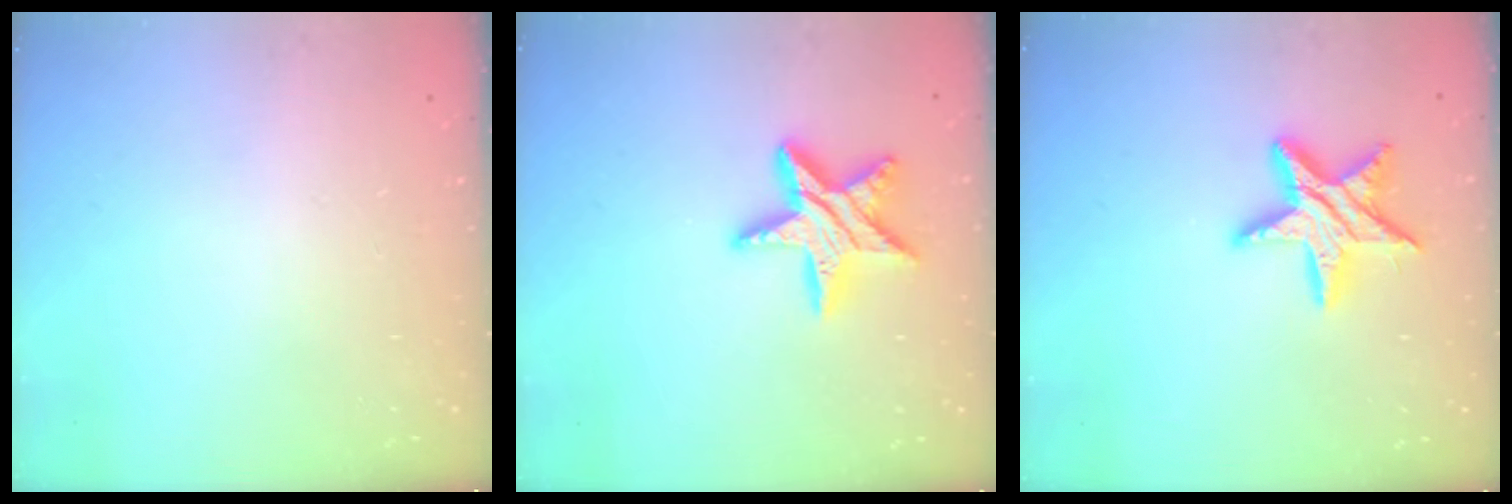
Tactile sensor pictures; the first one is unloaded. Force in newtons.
{"total": 13.2, "press": 13.2, "slide": 0.6}
{"total": 13.2, "press": 13.2, "slide": 0.6}